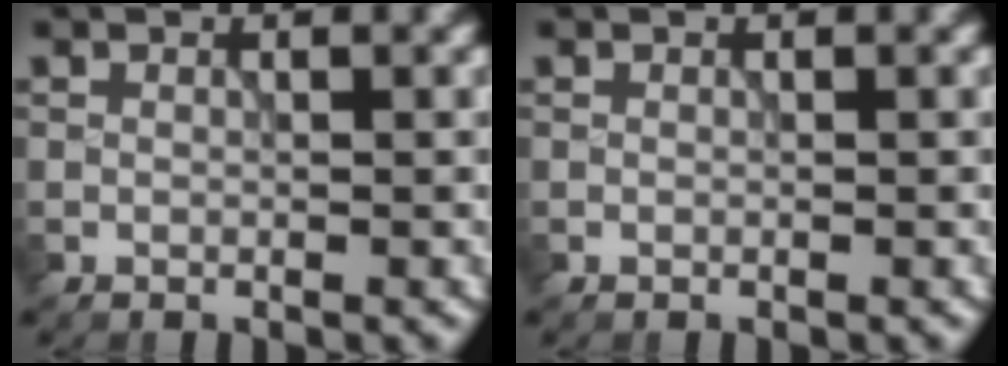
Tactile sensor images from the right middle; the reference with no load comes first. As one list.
[{"total": 0.0}]